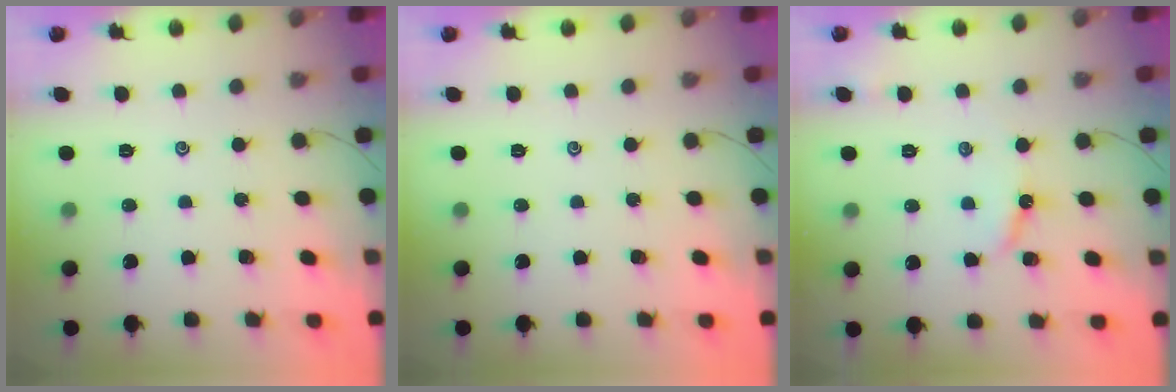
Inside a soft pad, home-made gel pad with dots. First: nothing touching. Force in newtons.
{"total": 0.0}
{"total": 6.6, "press": 6.6, "slide": 0.7}